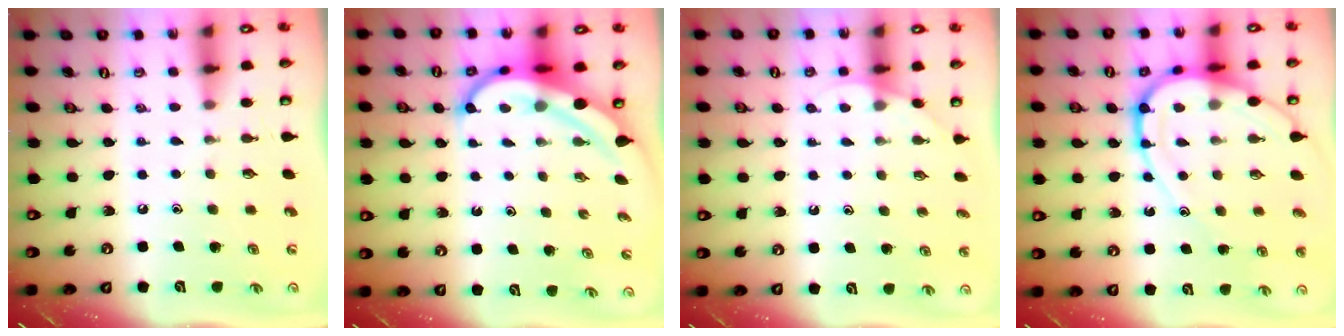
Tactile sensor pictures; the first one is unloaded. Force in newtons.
{"total": 6.5, "press": 6.5, "slide": 0.8}
{"total": 2.9, "press": 2.9, "slide": 0.2}
{"total": 14.2, "press": 14.1, "slide": 1.5}